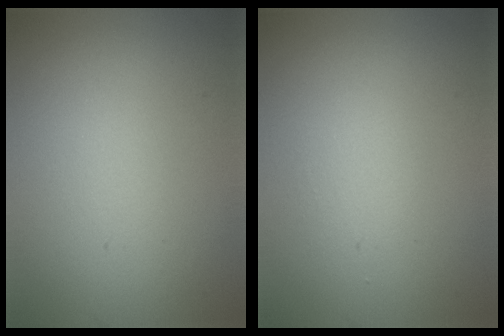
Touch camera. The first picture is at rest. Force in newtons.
{"total": 0.9, "press": 0.9, "slide": 0.0}